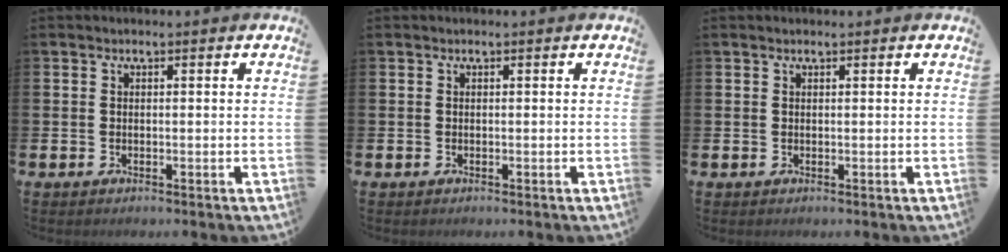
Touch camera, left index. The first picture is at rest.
{"total": 0.0}
{"total": 0.0}